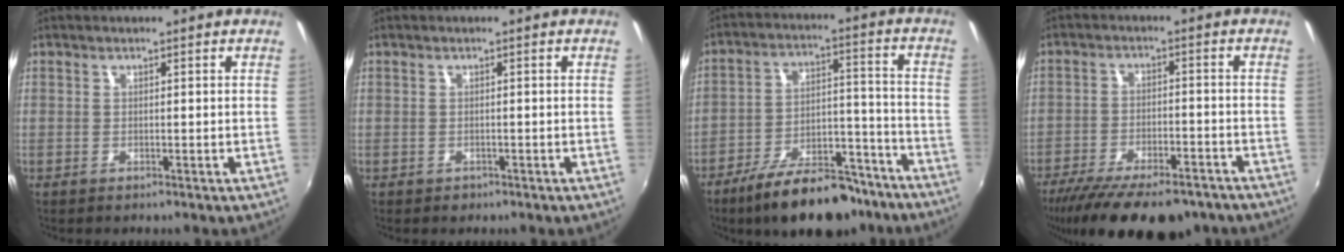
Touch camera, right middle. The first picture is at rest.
{"total": 1.0, "force": [-0.6, 0.8, 0.2], "torque": [-0.006, -0.004, -0.006]}
{"total": 18.1, "force": [-13.9, 7.1, 9.2], "torque": [-0.159, 0.009, -0.199]}
{"total": 19.6, "force": [-15.1, 6.7, 10.5], "torque": [-0.209, -0.041, -0.222]}